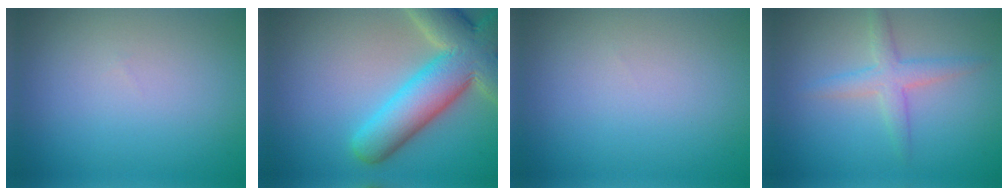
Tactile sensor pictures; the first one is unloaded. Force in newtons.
{"total": 10.7, "press": 10.7, "slide": 1.0}
{"total": 0.0}
{"total": 2.7, "press": 2.7, "slide": 0.1}